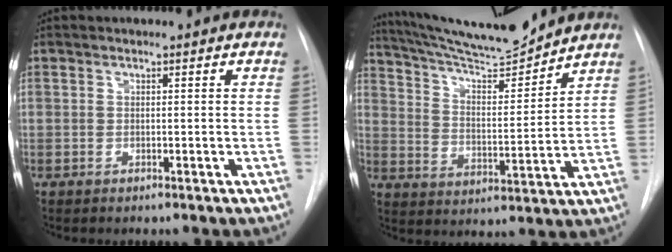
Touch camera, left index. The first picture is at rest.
{"total": 14.1, "force": [13.4, 0.0, 4.4], "torque": [-0.081, -0.008, 0.227]}